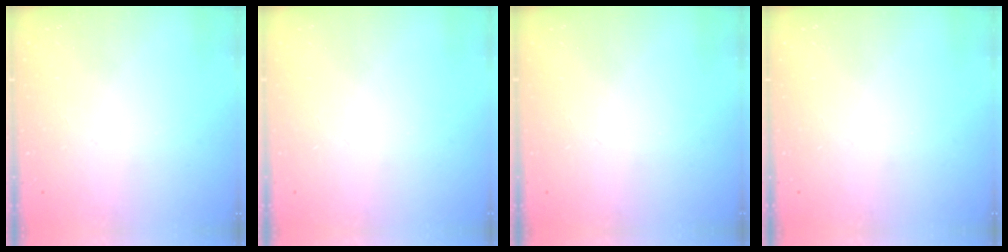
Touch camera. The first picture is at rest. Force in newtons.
{"total": 0.0}
{"total": 0.0}
{"total": 0.0}